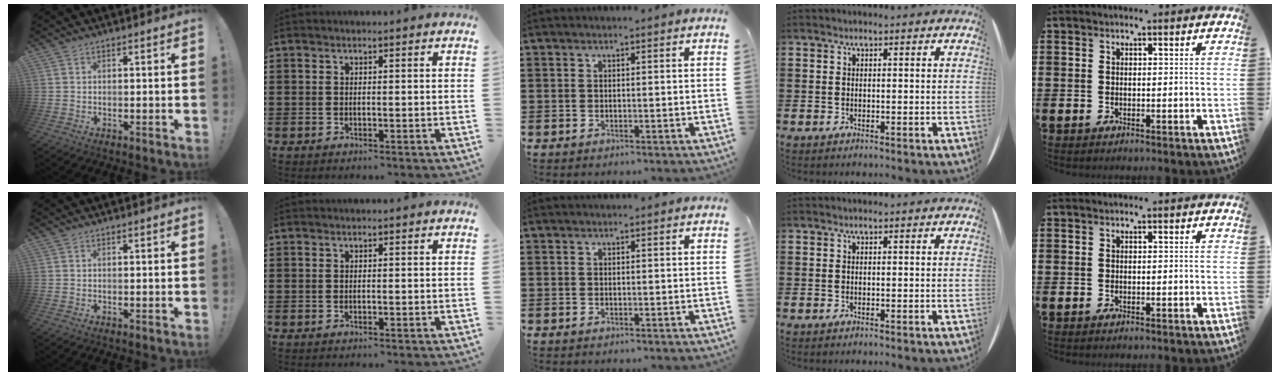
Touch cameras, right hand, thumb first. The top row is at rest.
{}